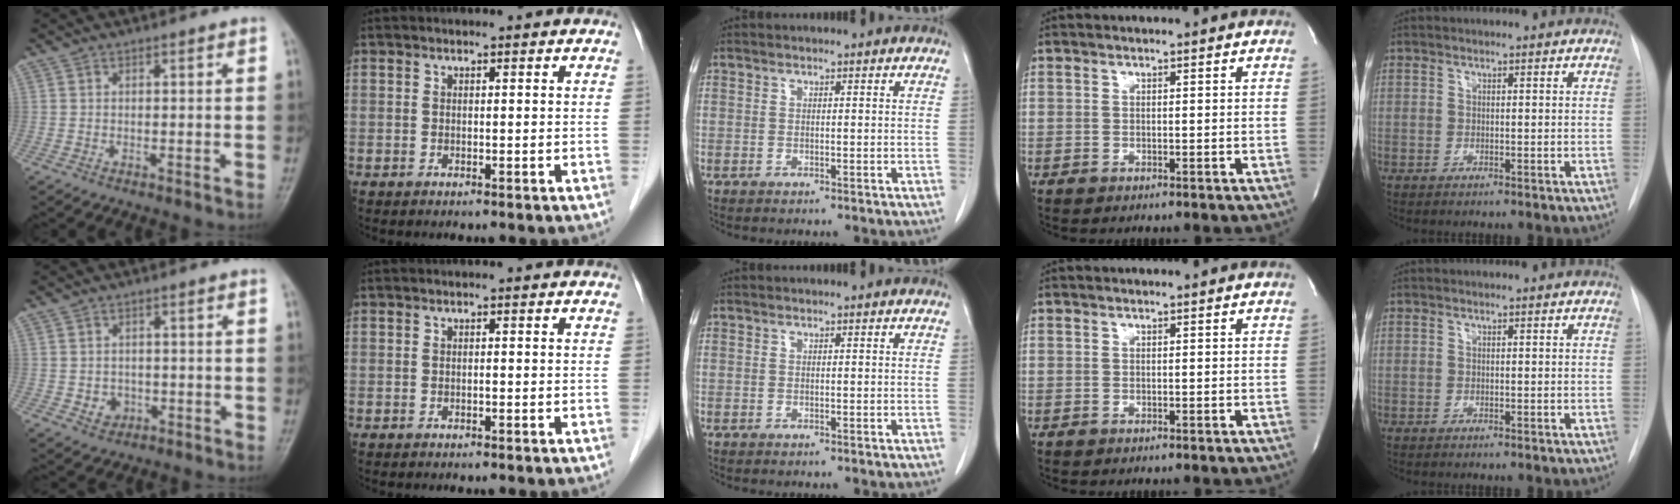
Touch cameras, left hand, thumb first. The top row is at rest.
{"thumb": {"total": 3.1, "force": [-0.7, 2.8, 1.2], "torque": [-0.005, 0.004, -0.004]}}